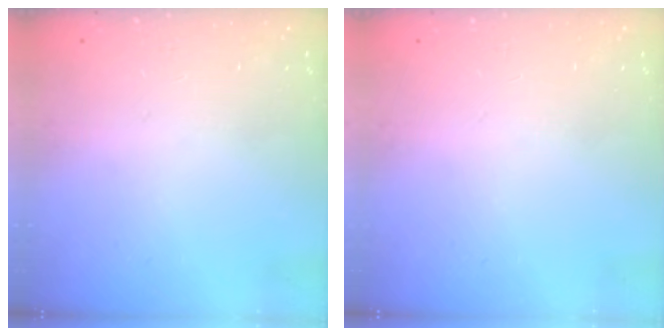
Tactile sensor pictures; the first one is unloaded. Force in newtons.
{"total": 0.0}